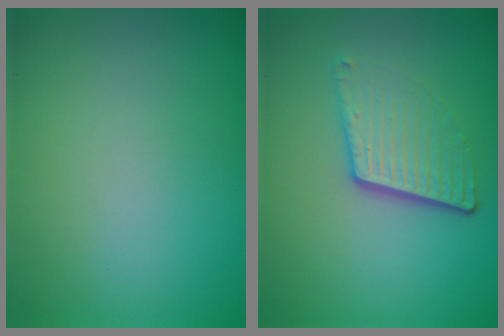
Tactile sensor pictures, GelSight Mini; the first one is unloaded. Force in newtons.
{"total": 4.1, "press": 2.5, "slide": 3.2}